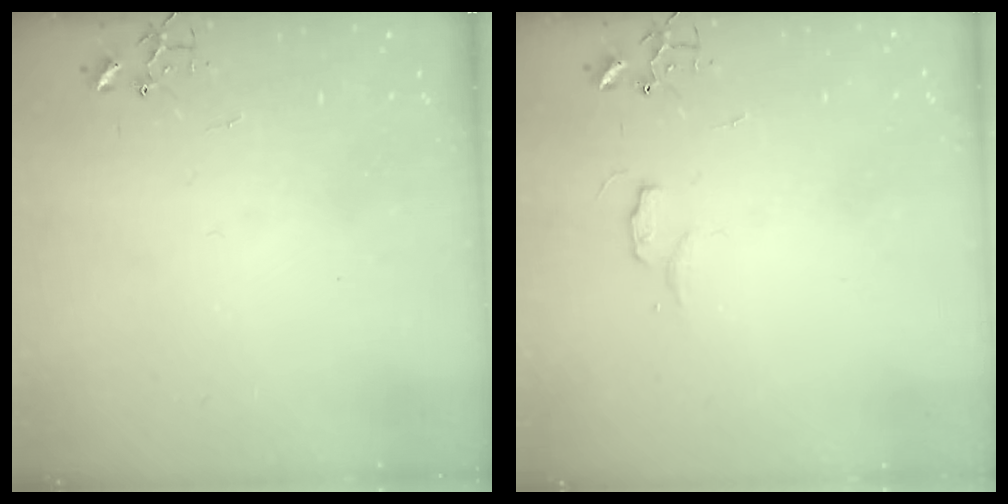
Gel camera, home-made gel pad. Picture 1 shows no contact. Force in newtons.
{"total": 4.9, "press": 4.9, "slide": 0.6}